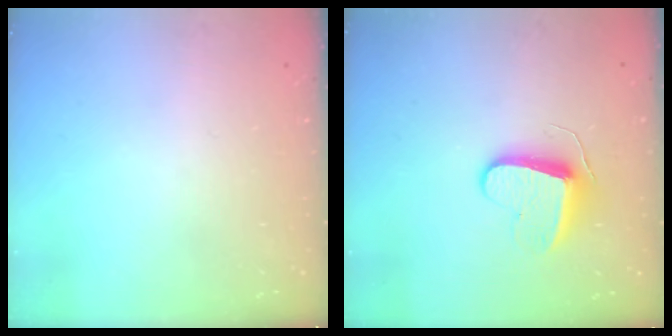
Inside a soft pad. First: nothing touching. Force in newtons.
{"total": 8.5, "press": 8.5, "slide": 0.3}